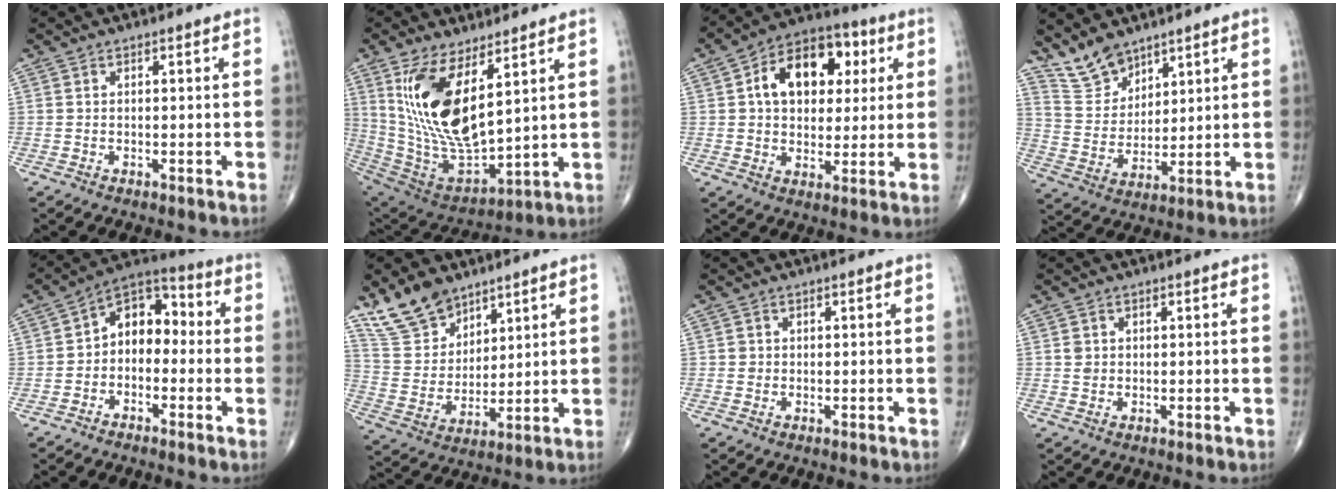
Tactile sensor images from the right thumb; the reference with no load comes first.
{"total": 18.8, "force": [7.1, 7.9, 15.5], "torque": [-0.296, -0.045, 0.157]}
{"total": 15.5, "force": [4.1, 10.4, 10.8], "torque": [-0.128, 0.011, 0.059]}
{"total": 8.1, "force": [6.7, 3.9, 2.3], "torque": [-0.025, -0.044, 0.144]}
{"total": 9.1, "force": [-1.1, 6.4, 6.3], "torque": [-0.063, 0.040, -0.041]}
{"total": 11.8, "force": [8.8, 6.6, 4.2], "torque": [-0.063, -0.043, 0.184]}
{"total": 0.9, "force": [0.0, 0.9, 0.1], "torque": [0.004, 0.003, 0.000]}
{"total": 1.5, "force": [0.2, 1.4, 0.6], "torque": [-0.005, 0.000, 0.006]}